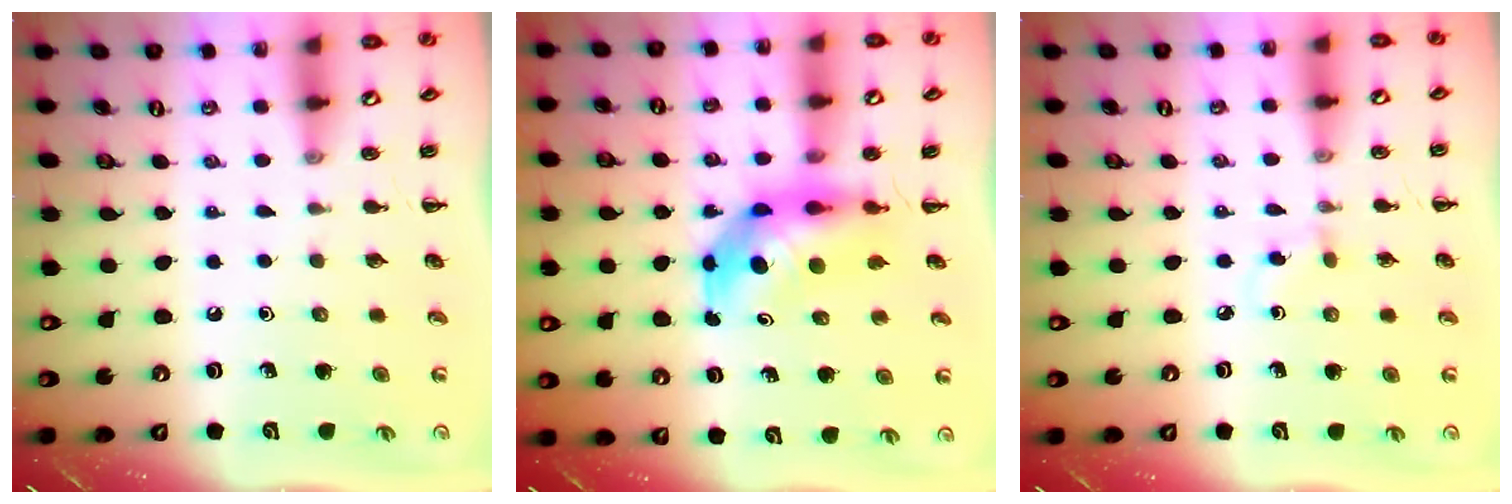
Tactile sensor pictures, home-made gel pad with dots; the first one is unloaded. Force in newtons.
{"total": 6.5, "press": 6.2, "slide": 1.8}
{"total": 3.0, "press": 2.7, "slide": 1.3}